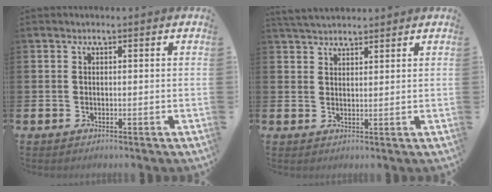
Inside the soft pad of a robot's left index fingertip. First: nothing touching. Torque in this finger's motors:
{"motor_torque": [0.92, -1.22, 0.12, 0.12]}